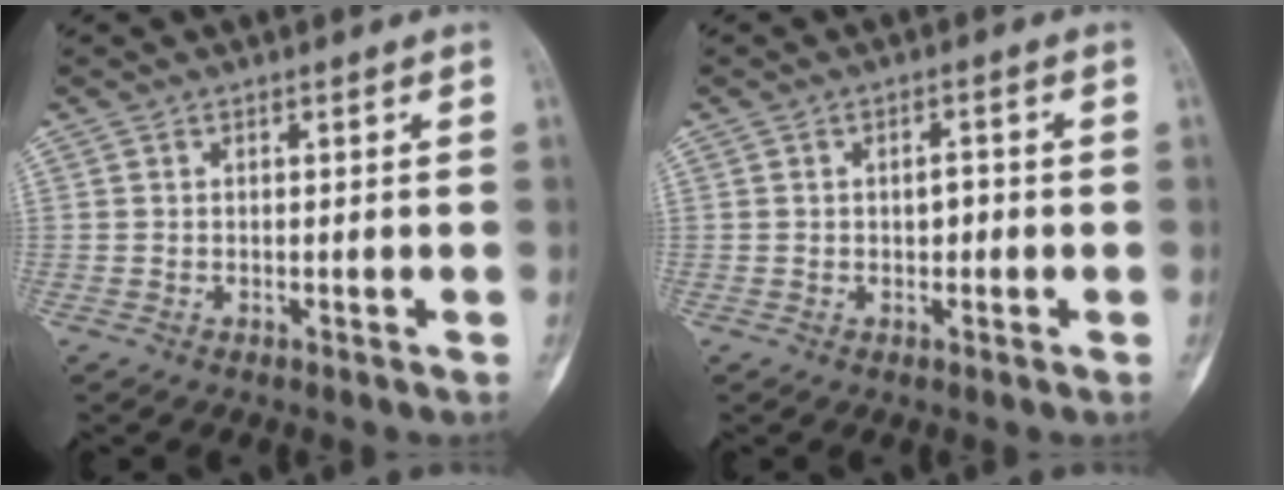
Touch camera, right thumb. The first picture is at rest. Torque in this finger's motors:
{"motor_torque": [-0.29, 0.43, -0.04, -0.05, 0.00]}